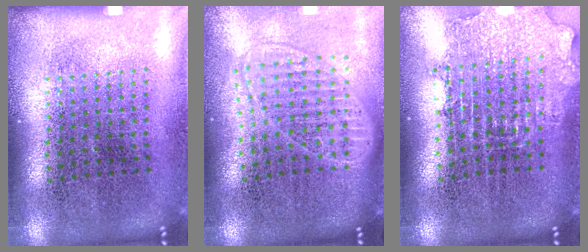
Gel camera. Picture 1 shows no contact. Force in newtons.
{"total": 1.8, "press": 1.4, "slide": 1.0}
{"total": 1.7, "press": 1.4, "slide": 1.0}